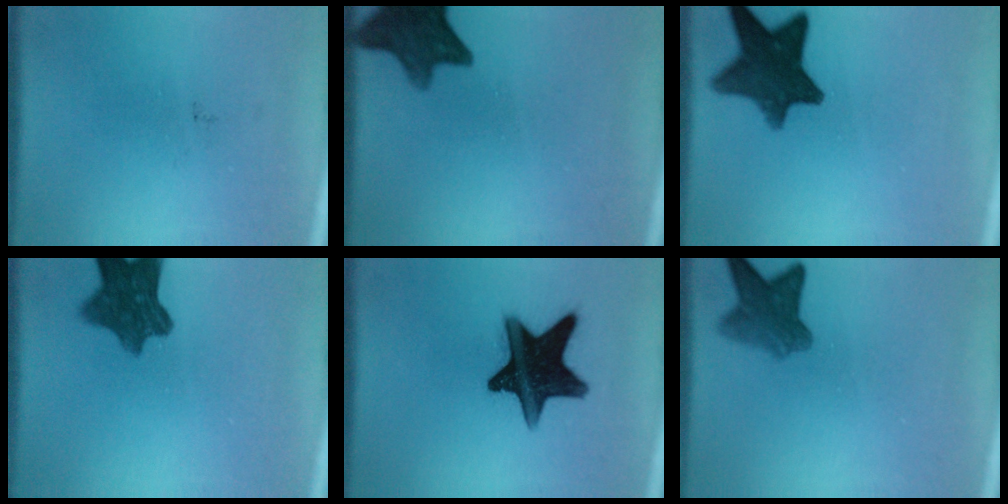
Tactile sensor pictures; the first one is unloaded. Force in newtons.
{"total": 11.9}
{"total": 12.0}
{"total": 9.1}
{"total": 16.3}
{"total": 5.7}